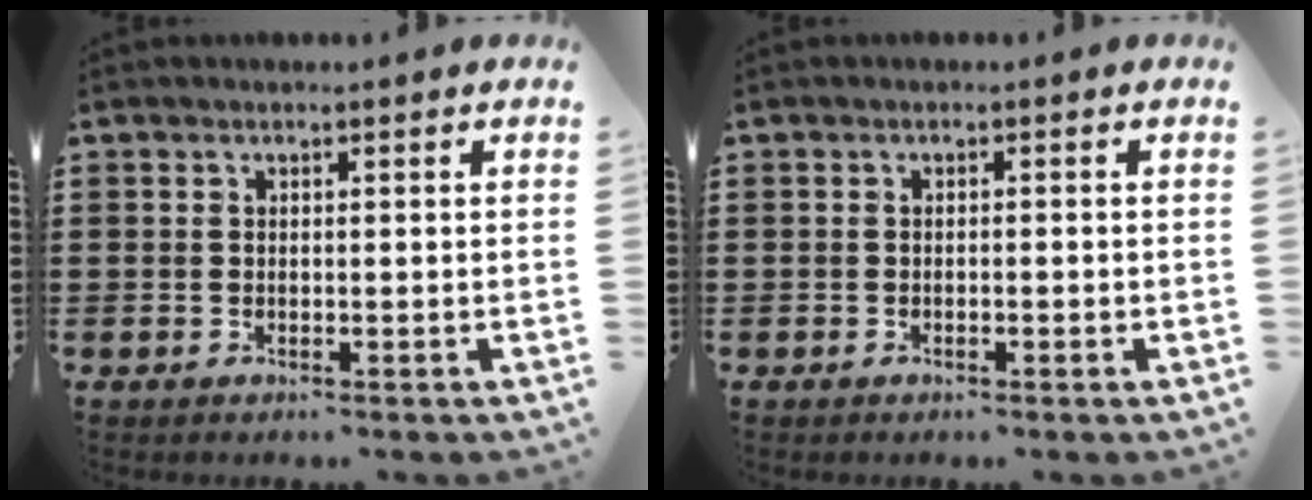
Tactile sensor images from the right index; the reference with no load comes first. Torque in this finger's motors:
{"motor_torque": [-0.62, 0.73, 0.05, -0.01]}